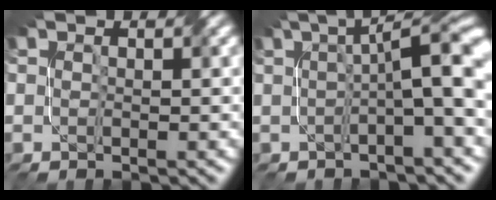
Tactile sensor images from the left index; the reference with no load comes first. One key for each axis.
{"total": 8.4, "fx": 0.5, "fy": 1.9, "fz": 8.2, "tx": -0.093, "ty": 0.026, "tz": 0.003}